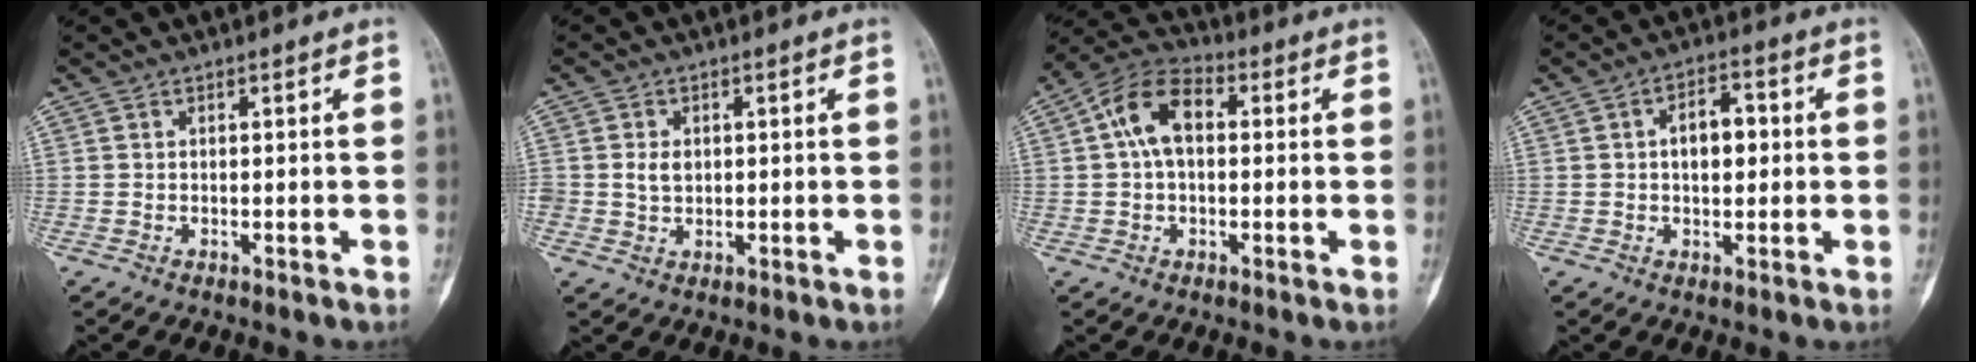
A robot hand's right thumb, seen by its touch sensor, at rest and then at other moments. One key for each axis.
{"total": 3.0, "fx": 0.4, "fy": 2.3, "fz": 1.9, "tx": -0.023, "ty": 0.000, "tz": 0.011}
{"total": 10.3, "fx": 1.6, "fy": 6.2, "fz": 8.1, "tx": -0.145, "ty": 0.031, "tz": 0.019}
{"total": 6.5, "fx": 0.7, "fy": 3.7, "fz": 5.3, "tx": -0.067, "ty": 0.013, "tz": 0.004}